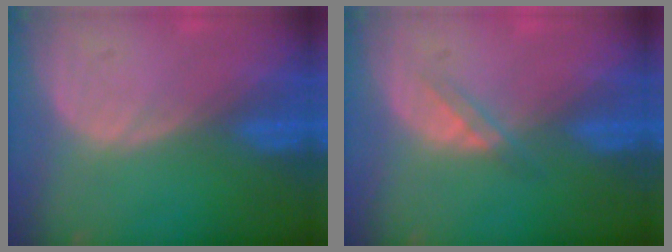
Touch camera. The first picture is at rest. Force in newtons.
{"total": 1.8, "press": 1.8, "slide": 0.2}